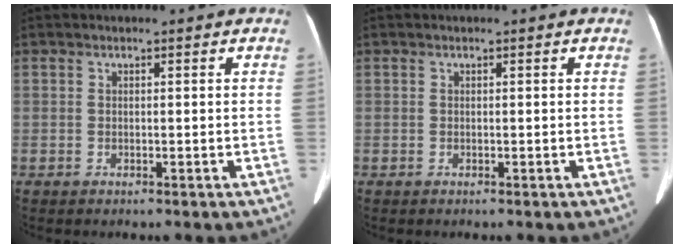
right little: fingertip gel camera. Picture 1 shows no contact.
{"total": 0.0}